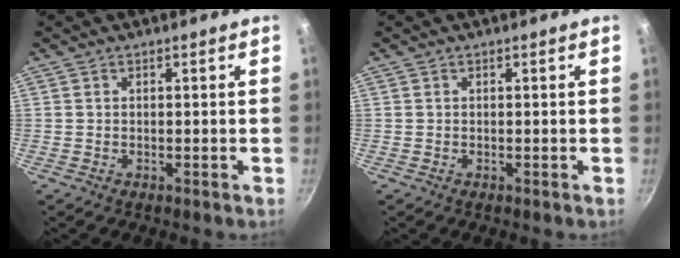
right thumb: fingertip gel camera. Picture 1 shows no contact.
{"total": 0.0}